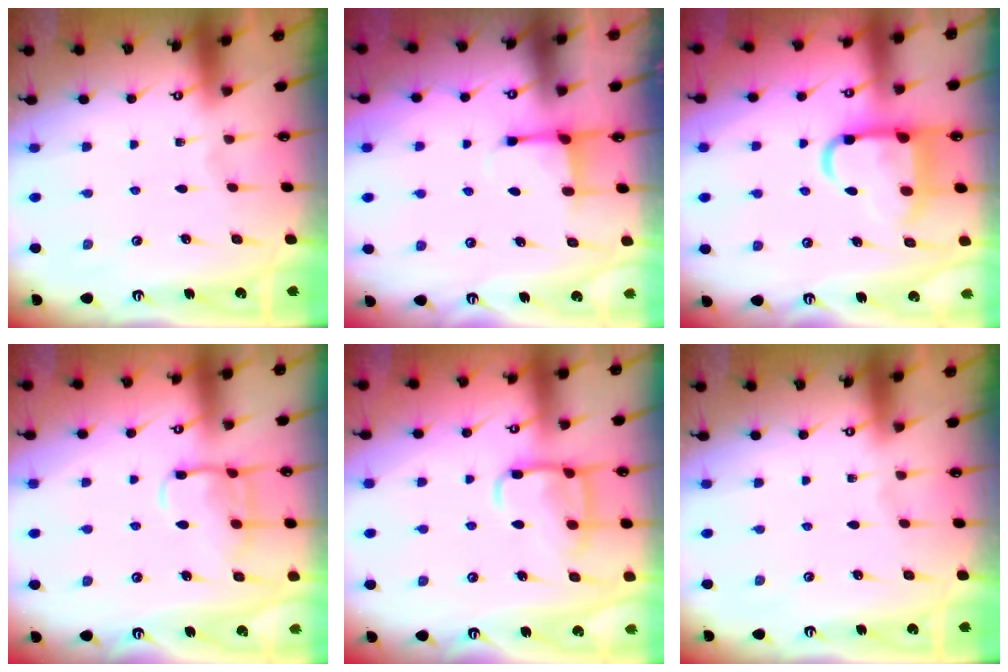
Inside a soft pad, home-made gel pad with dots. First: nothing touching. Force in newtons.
{"total": 3.3, "press": 3.1, "slide": 0.9}
{"total": 12.7, "press": 12.6, "slide": 1.6}
{"total": 12.3, "press": 12.2, "slide": 1.0}
{"total": 11.8, "press": 11.8, "slide": 1.2}
{"total": 0.0}